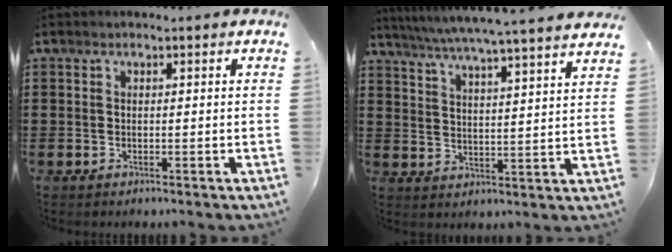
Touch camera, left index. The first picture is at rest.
{"total": 5.5, "force": [4.8, -1.2, 2.3], "torque": [-0.062, -0.040, 0.078]}